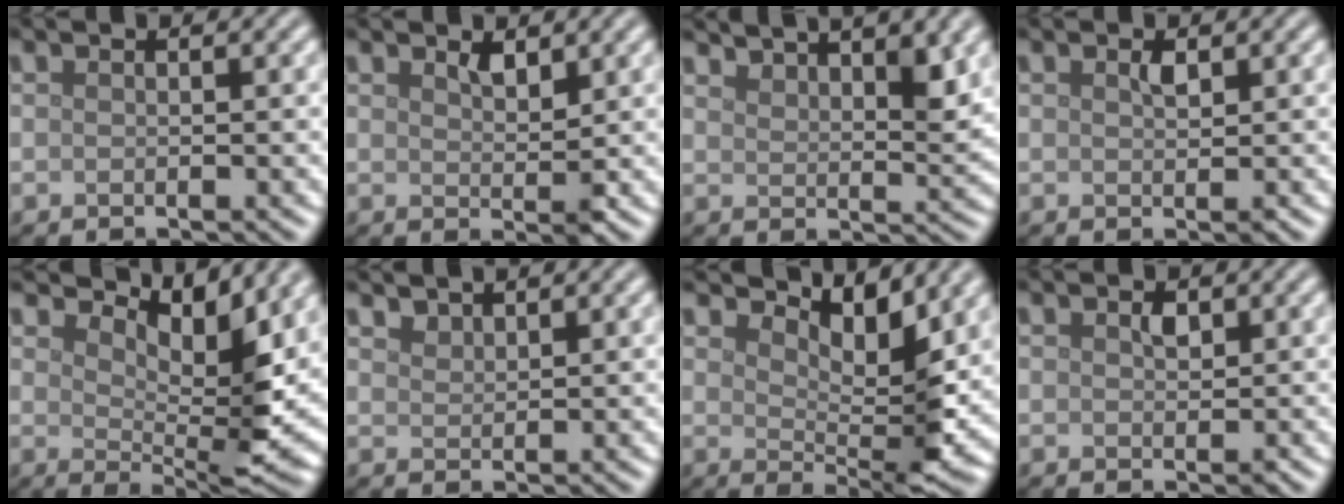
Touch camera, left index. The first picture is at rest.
{"total": 1.7, "force": [1.1, 0.6, 1.2], "torque": [-0.020, -0.004, 0.021]}
{"total": 5.2, "force": [4.1, 1.3, 2.9], "torque": [-0.043, 0.003, 0.073]}
{"total": 1.1, "force": [0.5, 0.4, 0.9], "torque": [-0.018, 0.000, 0.010]}
{"total": 7.4, "force": [4.1, 2.5, 5.6], "torque": [-0.089, -0.009, 0.071]}
{"total": 1.4, "force": [1.3, 0.4, 0.1], "torque": [-0.004, 0.000, 0.032]}
{"total": 5.9, "force": [3.6, 1.9, 4.2], "torque": [-0.069, -0.010, 0.059]}
{"total": 1.1, "force": [0.3, 0.7, 0.8], "torque": [-0.012, -0.001, 0.006]}